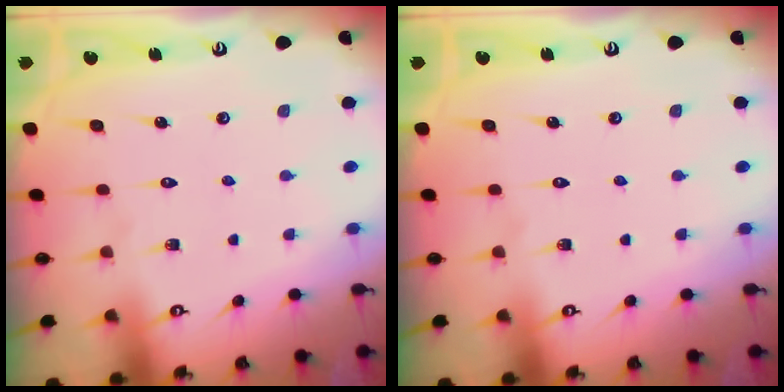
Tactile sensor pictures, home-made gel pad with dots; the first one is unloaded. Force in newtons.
{"total": 0.0}